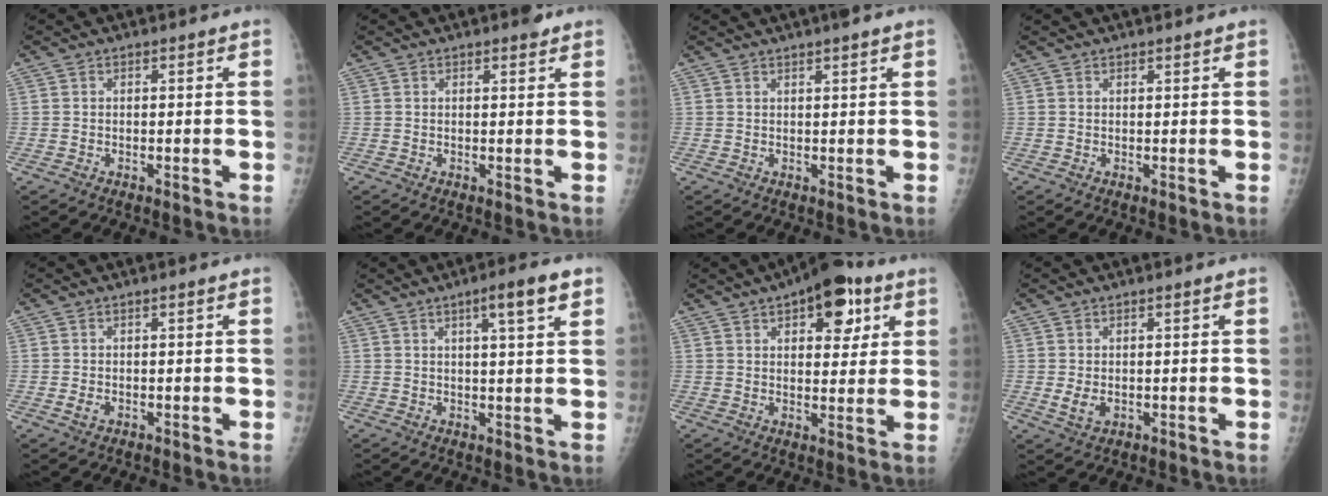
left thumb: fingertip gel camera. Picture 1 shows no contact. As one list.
[{"total": 1.7, "force": [1.3, 0.6, 1.0], "torque": [-0.010, -0.005, 0.015]}, {"total": 2.7, "force": [2.1, 0.0, 1.8], "torque": [-0.023, 0.008, 0.031]}, {"total": 1.8, "force": [1.5, 0.3, 0.9], "torque": [-0.002, 0.007, 0.020]}, {"total": 1.4, "force": [-0.2, 0.8, 1.1], "torque": [-0.019, 0.000, -0.002]}, {"total": 6.5, "force": [3.4, 0.7, 5.5], "torque": [-0.082, -0.009, 0.050]}, {"total": 12.9, "force": [6.4, 6.2, 9.3], "torque": [-0.086, -0.013, 0.084]}, {"total": 2.8, "force": [0.0, 1.6, 2.3], "torque": [-0.040, -0.006, 0.007]}]